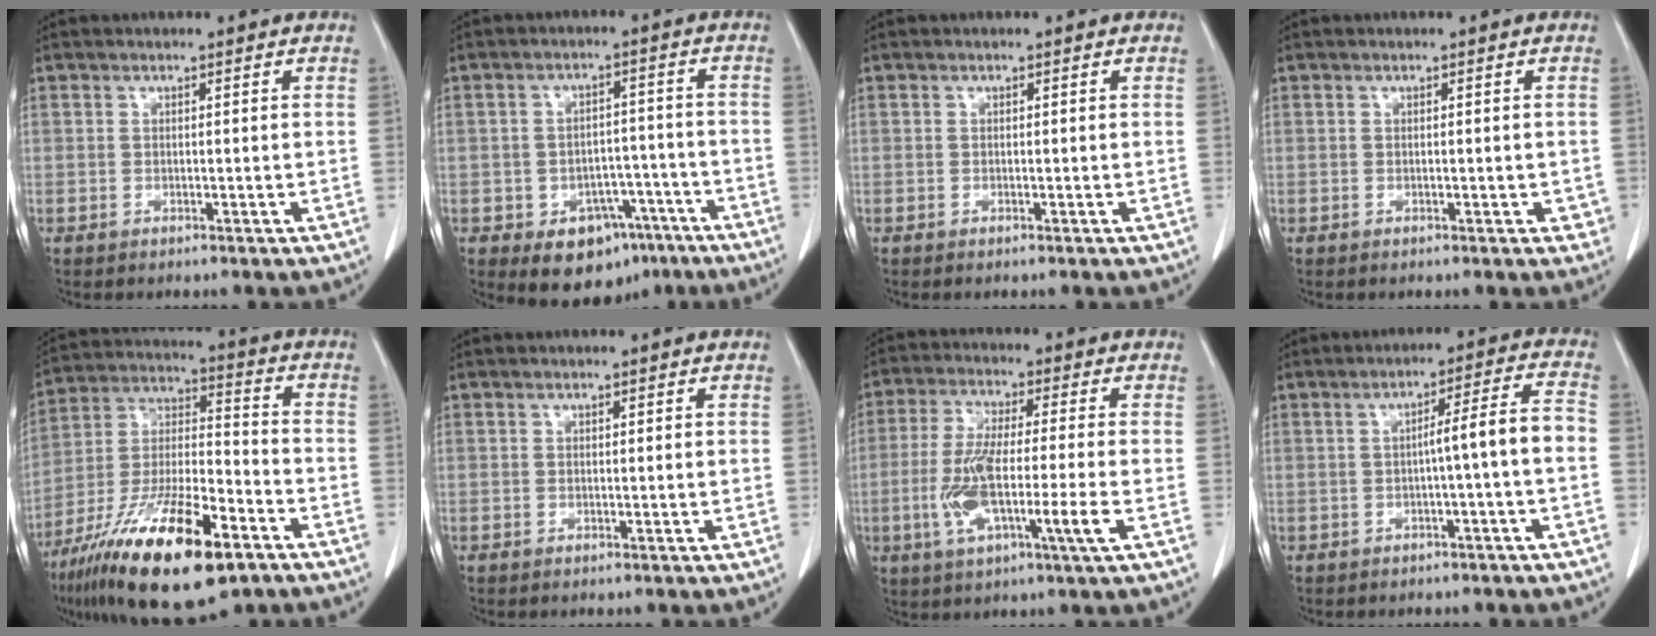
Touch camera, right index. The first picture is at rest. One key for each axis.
{"total": 9.2, "fx": -5.2, "fy": 6.1, "fz": 4.5, "tx": -0.052, "ty": 0.021, "tz": -0.064}
{"total": 0.0}
{"total": 1.6, "fx": -0.3, "fy": 1.0, "fz": 1.2, "tx": -0.002, "ty": 0.004, "tz": -0.001}
{"total": 22.0, "fx": -12.9, "fy": 5.5, "fz": 16.9, "tx": -0.313, "ty": -0.027, "tz": -0.224}
{"total": 0.0}
{"total": 11.5, "fx": -2.8, "fy": 0.5, "fz": 11.2, "tx": -0.215, "ty": -0.011, "tz": -0.053}
{"total": 6.1, "fx": -1.3, "fy": -0.7, "fz": 5.9, "tx": -0.084, "ty": 0.019, "tz": -0.017}